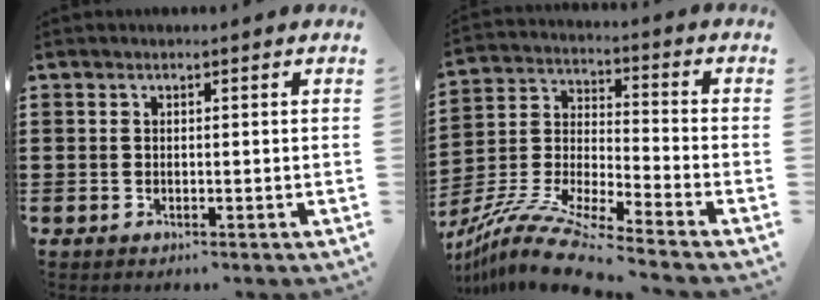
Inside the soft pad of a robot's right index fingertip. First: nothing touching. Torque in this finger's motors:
{"motor_torque": [-0.71, 0.76, 0.25, 0.12]}